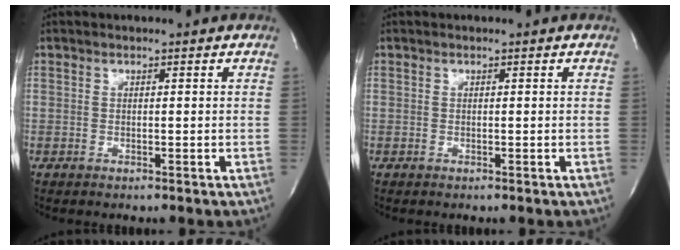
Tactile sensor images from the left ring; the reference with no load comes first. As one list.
[{"total": 0.0}]